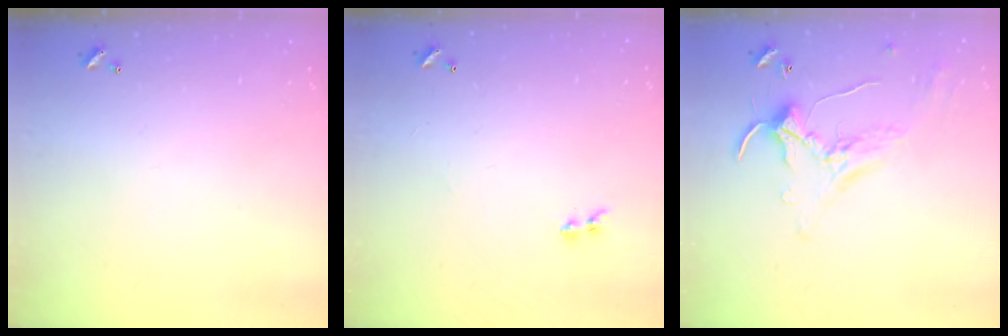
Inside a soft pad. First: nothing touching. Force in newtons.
{"total": 1.3, "press": 1.1, "slide": 0.7}
{"total": 1.0, "press": 0.5, "slide": 0.8}